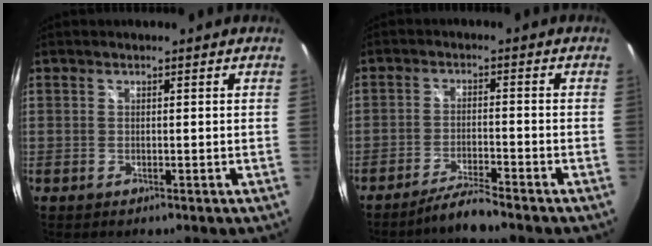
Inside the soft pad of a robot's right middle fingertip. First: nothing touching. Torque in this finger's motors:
{"motor_torque": [1.14, -0.99, 0.33, 0.21]}